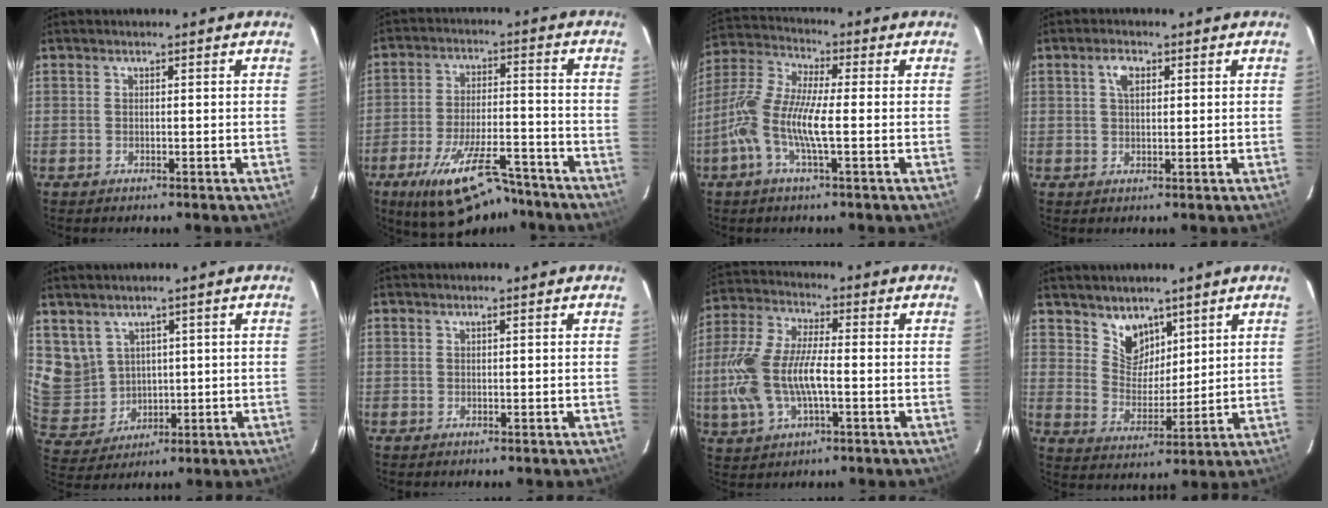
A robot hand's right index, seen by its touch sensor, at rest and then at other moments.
{"total": 17.1, "force": [-12.4, 5.6, 10.4], "torque": [-0.193, -0.020, -0.191]}
{"total": 11.1, "force": [-2.5, 2.0, 10.6], "torque": [-0.228, 0.005, -0.059]}
{"total": 3.0, "force": [1.2, 1.6, 2.2], "torque": [-0.042, 0.009, 0.022]}
{"total": 8.6, "force": [4.7, 6.8, 2.2], "torque": [-0.048, 0.005, 0.124]}
{"total": 0.0}
{"total": 14.4, "force": [-2.4, 6.1, 12.8], "torque": [-0.283, 0.002, -0.046]}
{"total": 7.1, "force": [5.1, 4.6, 2.0], "torque": [-0.024, 0.000, 0.101]}